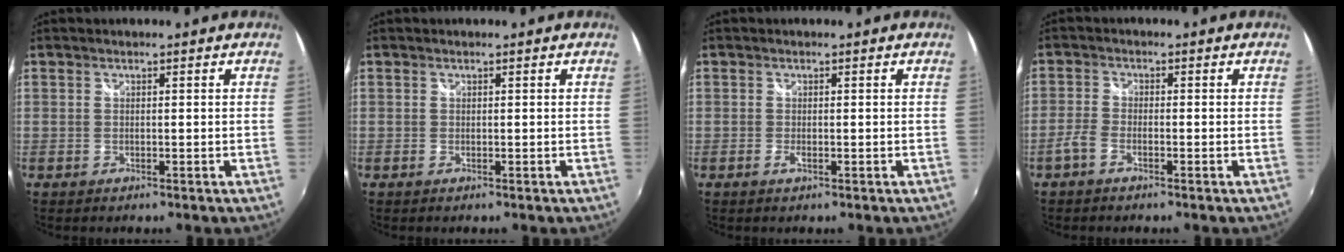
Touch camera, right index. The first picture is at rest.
{"total": 0.0}
{"total": 1.0, "force": [-0.5, 0.4, 0.8], "torque": [-0.015, -0.002, -0.009]}
{"total": 2.8, "force": [-1.9, 1.1, 1.8], "torque": [-0.053, 0.004, -0.043]}